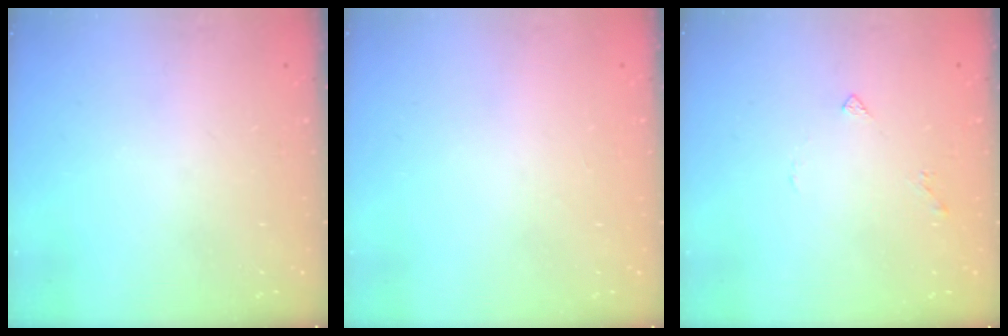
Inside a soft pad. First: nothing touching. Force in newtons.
{"total": 1.7, "press": 1.7, "slide": 0.1}
{"total": 3.6, "press": 3.5, "slide": 0.8}